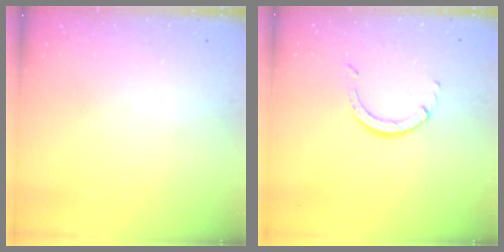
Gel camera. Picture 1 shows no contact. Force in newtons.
{"total": 3.5, "press": 3.5, "slide": 0.6}